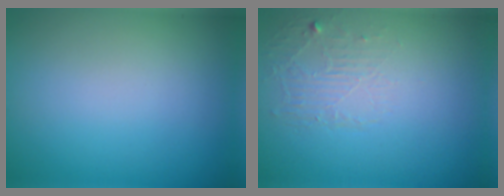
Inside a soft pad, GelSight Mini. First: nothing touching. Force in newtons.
{"total": 1.8, "press": 0.4, "slide": 1.8}